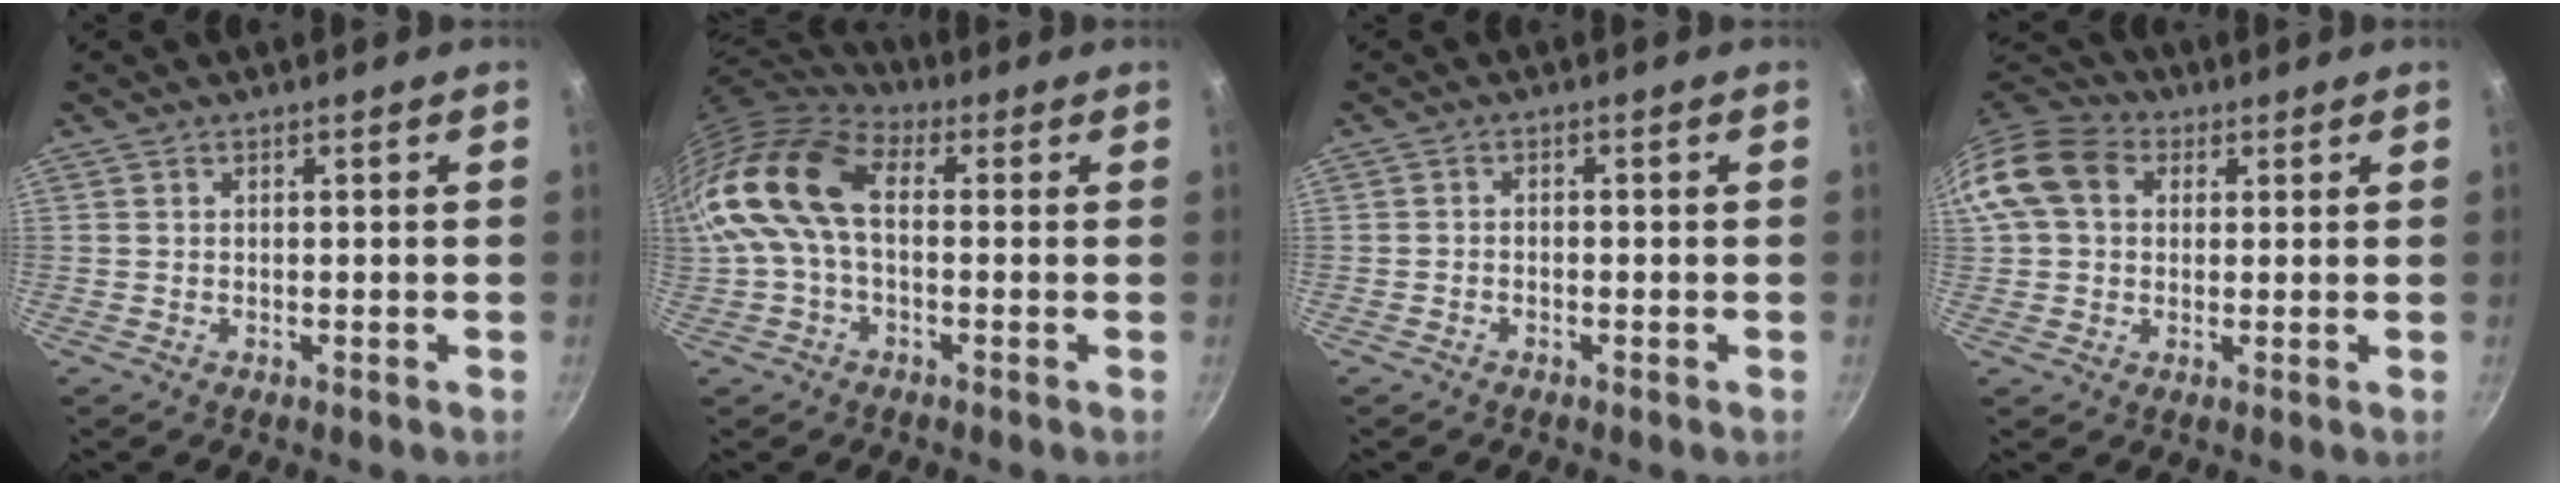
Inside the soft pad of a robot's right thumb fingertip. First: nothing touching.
{"total": 16.2, "force": [1.0, 9.8, 12.8], "torque": [-0.257, 0.026, 0.005]}
{"total": 1.0, "force": [-0.7, 0.5, 0.5], "torque": [-0.013, 0.007, -0.017]}
{"total": 12.1, "force": [2.8, 9.4, 7.1], "torque": [-0.121, 0.022, 0.032]}